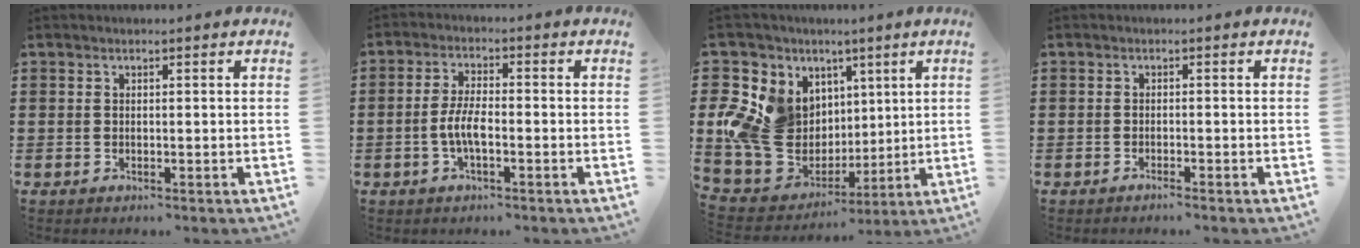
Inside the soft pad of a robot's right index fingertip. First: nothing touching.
{"total": 4.7, "force": [-1.2, 1.5, 4.3], "torque": [-0.101, -0.003, -0.031]}
{"total": 12.9, "force": [2.3, 11.4, 5.7], "torque": [-0.178, -0.019, 0.051]}
{"total": 0.8, "force": [-0.8, -0.2, 0.3], "torque": [-0.006, -0.002, -0.015]}